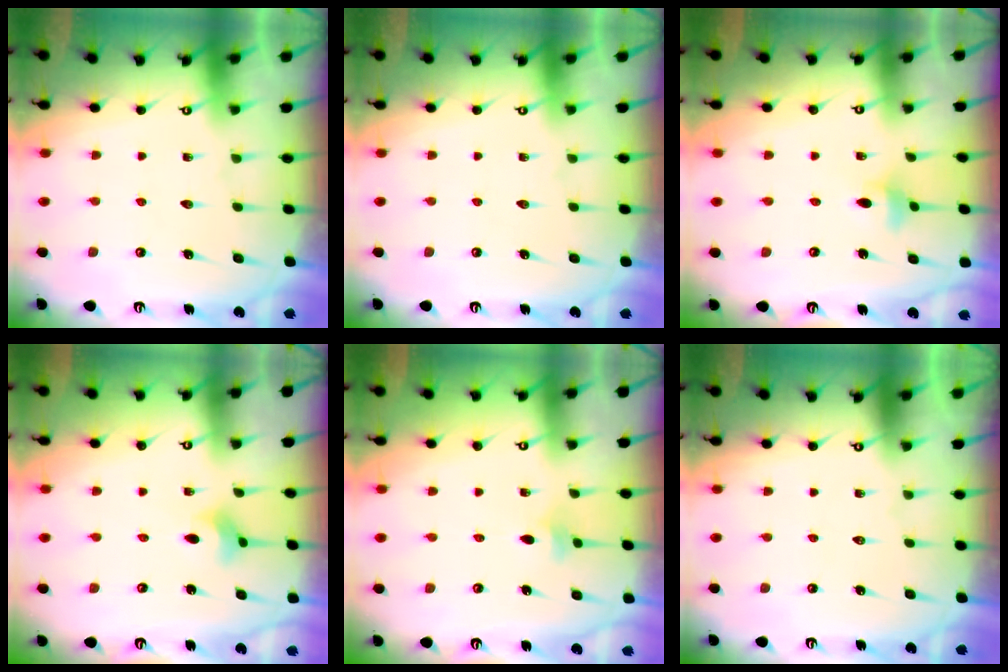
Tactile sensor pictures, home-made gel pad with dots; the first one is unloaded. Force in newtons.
{"total": 0.0}
{"total": 2.4, "press": 2.4, "slide": 0.4}
{"total": 2.9, "press": 2.9, "slide": 0.4}
{"total": 3.1, "press": 3.0, "slide": 0.7}
{"total": 0.0}